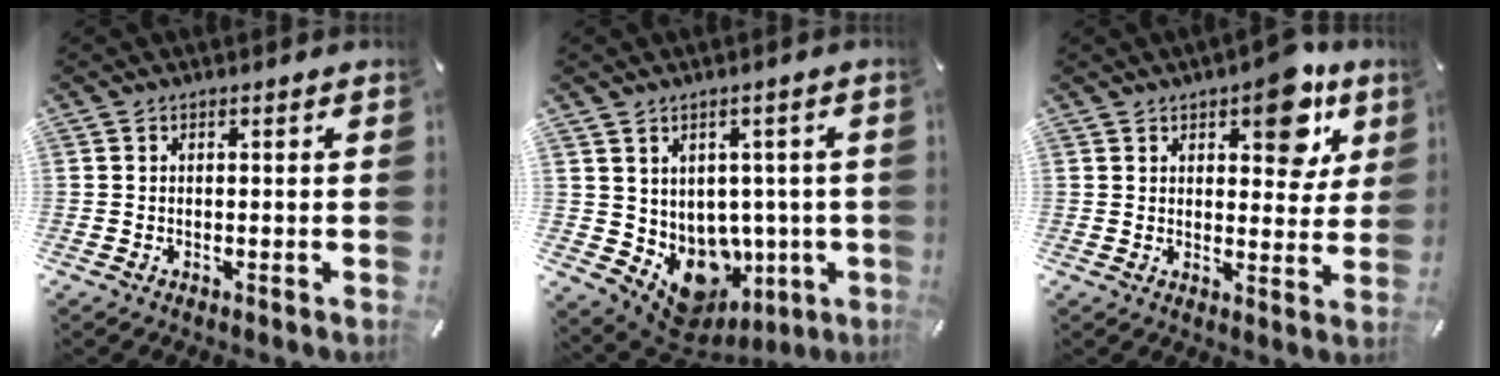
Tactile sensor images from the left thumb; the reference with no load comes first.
{"total": 8.4, "force": [-1.2, 7.5, 3.6], "torque": [-0.061, -0.027, -0.001]}
{"total": 10.8, "force": [6.1, 5.6, 7.0], "torque": [-0.062, -0.038, 0.098]}